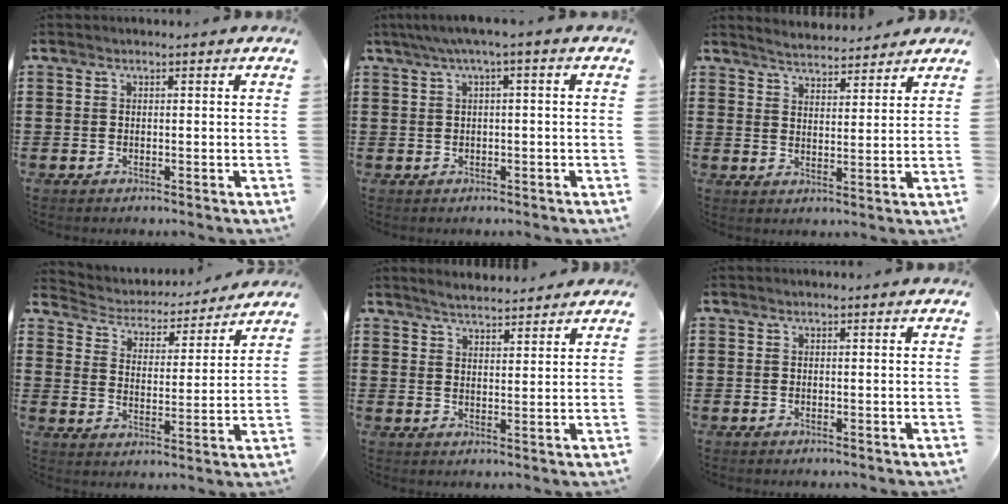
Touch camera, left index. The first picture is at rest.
{"total": 2.2, "force": [-0.5, 0.0, 2.1], "torque": [-0.034, 0.000, -0.012]}
{"total": 3.7, "force": [3.7, 0.2, 0.3], "torque": [-0.018, -0.015, 0.066]}
{"total": 3.7, "force": [3.7, 0.5, 0.0], "torque": [-0.027, -0.031, 0.056]}
{"total": 3.3, "force": [3.2, 0.2, 0.6], "torque": [-0.021, -0.007, 0.060]}
{"total": 0.0}